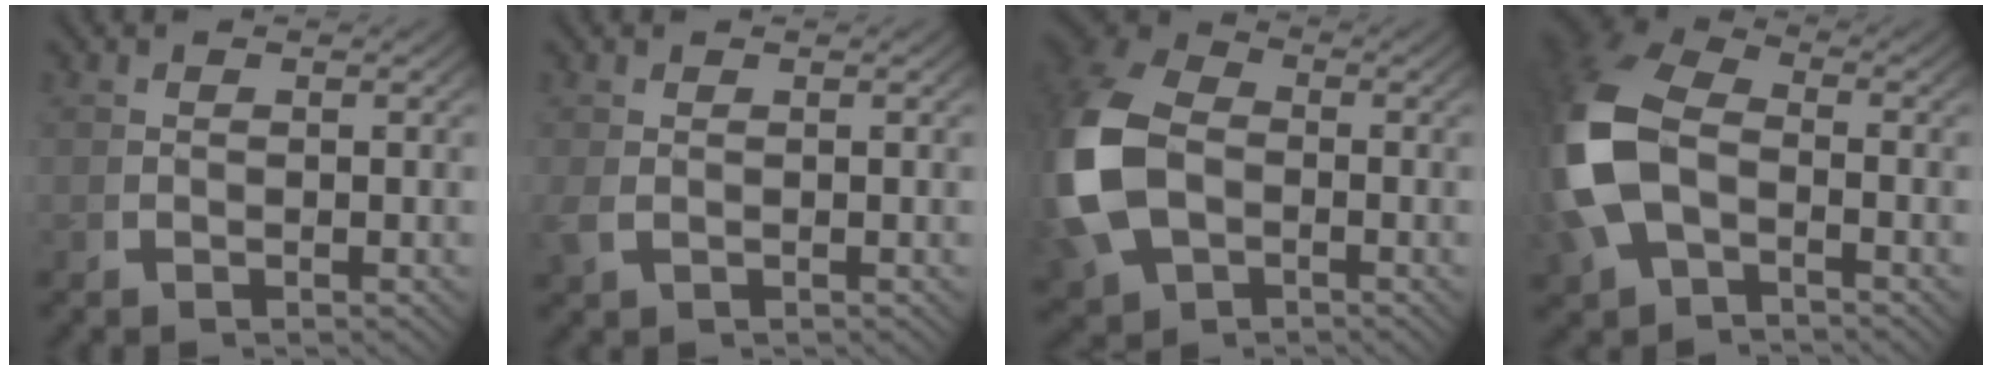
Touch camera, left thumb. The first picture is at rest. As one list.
[{"total": 1.0, "force": [0.0, 0.7, 0.7], "torque": [-0.027, -0.004, 0.006]}, {"total": 11.8, "force": [-1.1, 8.9, 7.6], "torque": [-0.206, -0.037, 0.002]}, {"total": 10.6, "force": [-1.0, 7.7, 7.2], "torque": [-0.197, -0.020, -0.007]}]